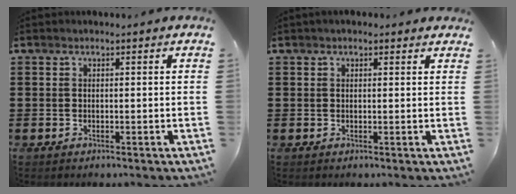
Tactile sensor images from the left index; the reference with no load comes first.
{"total": 1.0, "force": [0.8, 0.5, 0.5], "torque": [-0.011, 0.005, 0.014]}